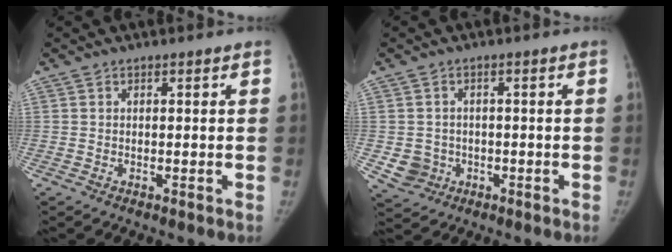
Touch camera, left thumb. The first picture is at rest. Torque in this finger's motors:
{"motor_torque": [0.02, 0.07, 0.19, -0.30, 0.04]}